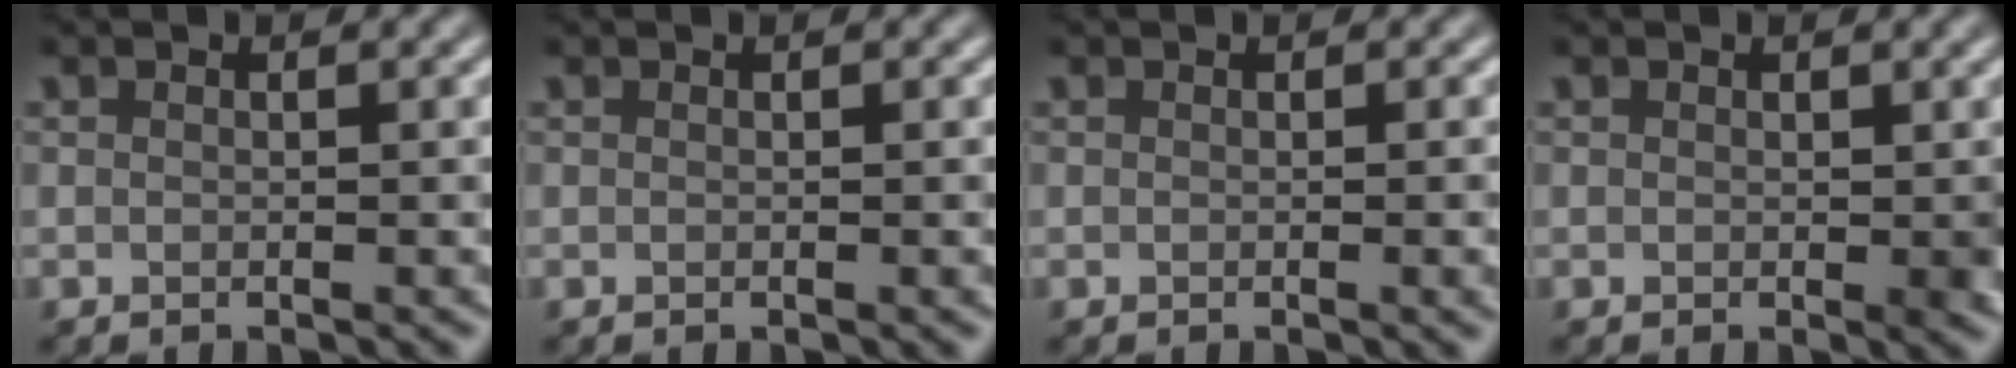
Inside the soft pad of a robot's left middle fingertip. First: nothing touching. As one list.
[{"total": 0.0}, {"total": 1.6, "force": [-0.2, 0.3, 1.6], "torque": [-0.014, -0.002, -0.003]}, {"total": 1.2, "force": [0.2, 0.7, 1.0], "torque": [-0.011, -0.003, 0.005]}]